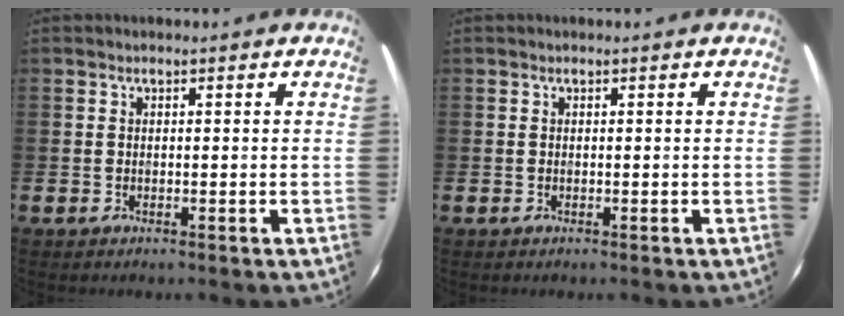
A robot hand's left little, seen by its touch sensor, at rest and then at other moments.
{"total": 0.0}